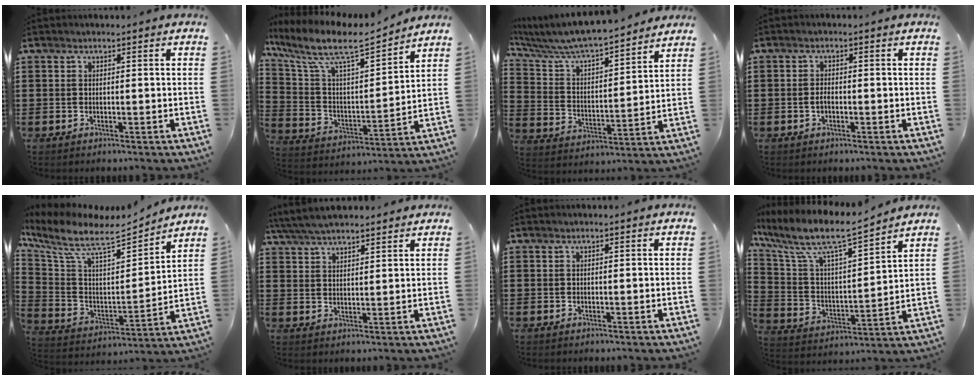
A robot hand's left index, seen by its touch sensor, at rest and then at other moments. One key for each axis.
{"total": 9.6, "fx": 7.4, "fy": 2.1, "fz": 5.7, "tx": -0.143, "ty": -0.047, "tz": 0.122}
{"total": 7.5, "fx": 7.2, "fy": 0.1, "fz": 2.1, "tx": -0.074, "ty": -0.053, "tz": 0.121}
{"total": 1.6, "fx": -0.4, "fy": 0.7, "fz": 1.4, "tx": -0.036, "ty": -0.002, "tz": -0.011}
{"total": 8.9, "fx": 7.3, "fy": 2.1, "fz": 4.6, "tx": -0.125, "ty": -0.050, "tz": 0.121}
{"total": 5.2, "fx": 4.7, "fy": 0.7, "fz": 2.0, "tx": -0.053, "ty": -0.010, "tz": 0.087}
{"total": 0.0}
{"total": 9.0, "fx": 7.1, "fy": 1.7, "fz": 5.3, "tx": -0.135, "ty": -0.047, "tz": 0.114}